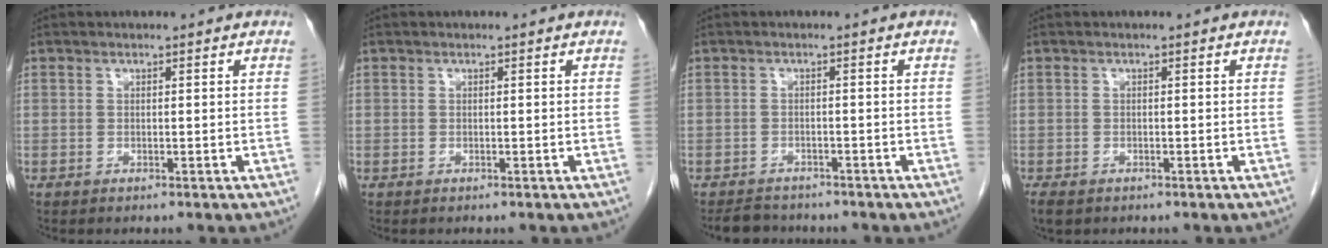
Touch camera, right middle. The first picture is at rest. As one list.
[{"total": 0.0}, {"total": 3.9, "force": [-3.6, 1.4, 0.4], "torque": [-0.012, -0.009, -0.057]}, {"total": 3.1, "force": [-2.2, 1.7, 1.5], "torque": [-0.032, -0.008, -0.033]}]